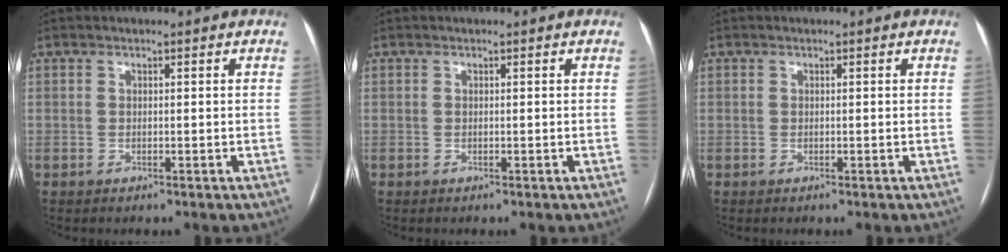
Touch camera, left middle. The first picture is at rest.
{"total": 0.0}
{"total": 0.0}